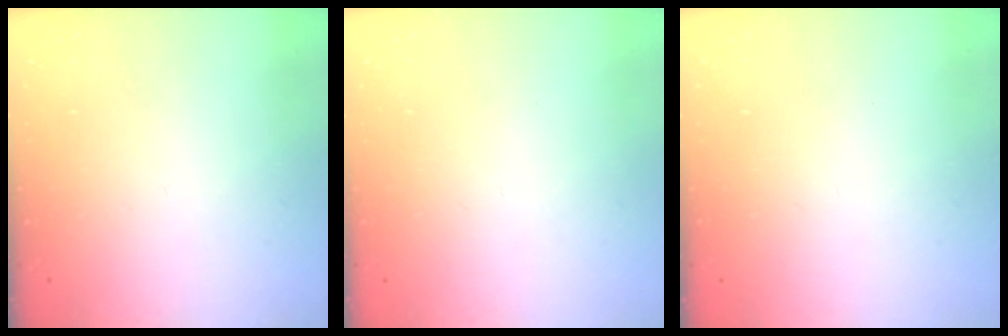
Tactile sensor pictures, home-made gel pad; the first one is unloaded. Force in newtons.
{"total": 1.8, "press": 1.8, "slide": 0.4}
{"total": 2.1, "press": 2.0, "slide": 0.4}